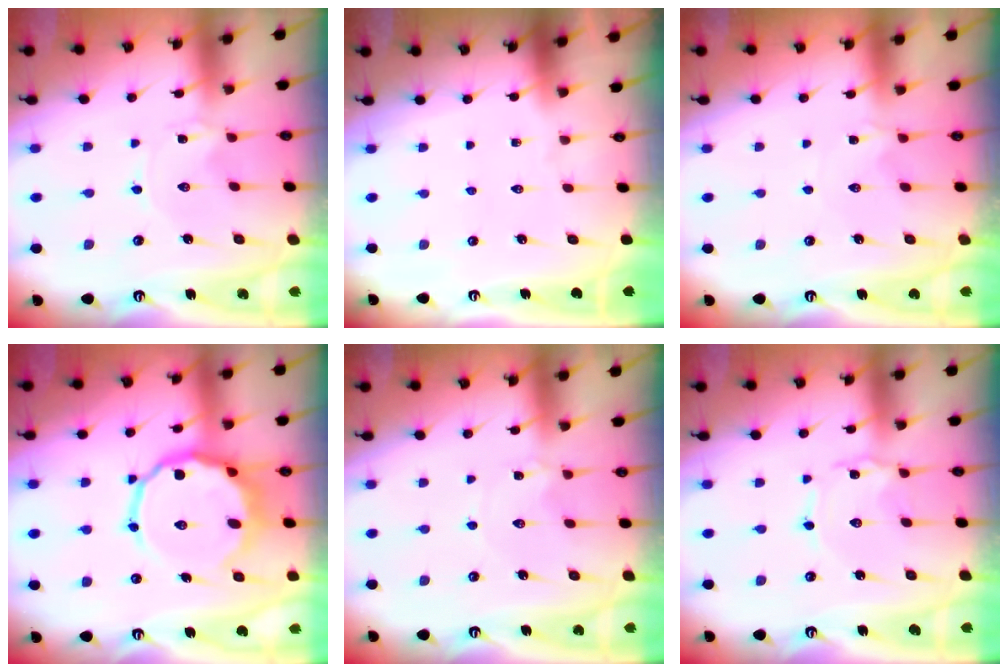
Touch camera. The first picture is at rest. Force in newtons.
{"total": 0.0}
{"total": 2.5, "press": 2.5, "slide": 0.3}
{"total": 12.1, "press": 11.9, "slide": 2.2}
{"total": 1.5, "press": 1.5, "slide": 0.2}
{"total": 1.5, "press": 1.5, "slide": 0.1}